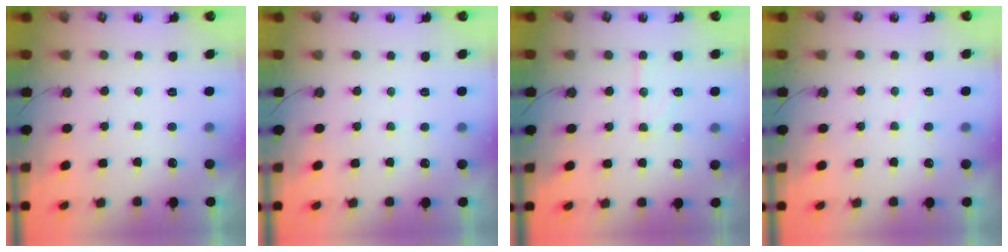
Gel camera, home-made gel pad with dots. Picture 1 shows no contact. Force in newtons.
{"total": 2.8, "press": 2.7, "slide": 0.5}
{"total": 8.0, "press": 7.9, "slide": 0.6}
{"total": 4.9, "press": 4.9, "slide": 0.5}